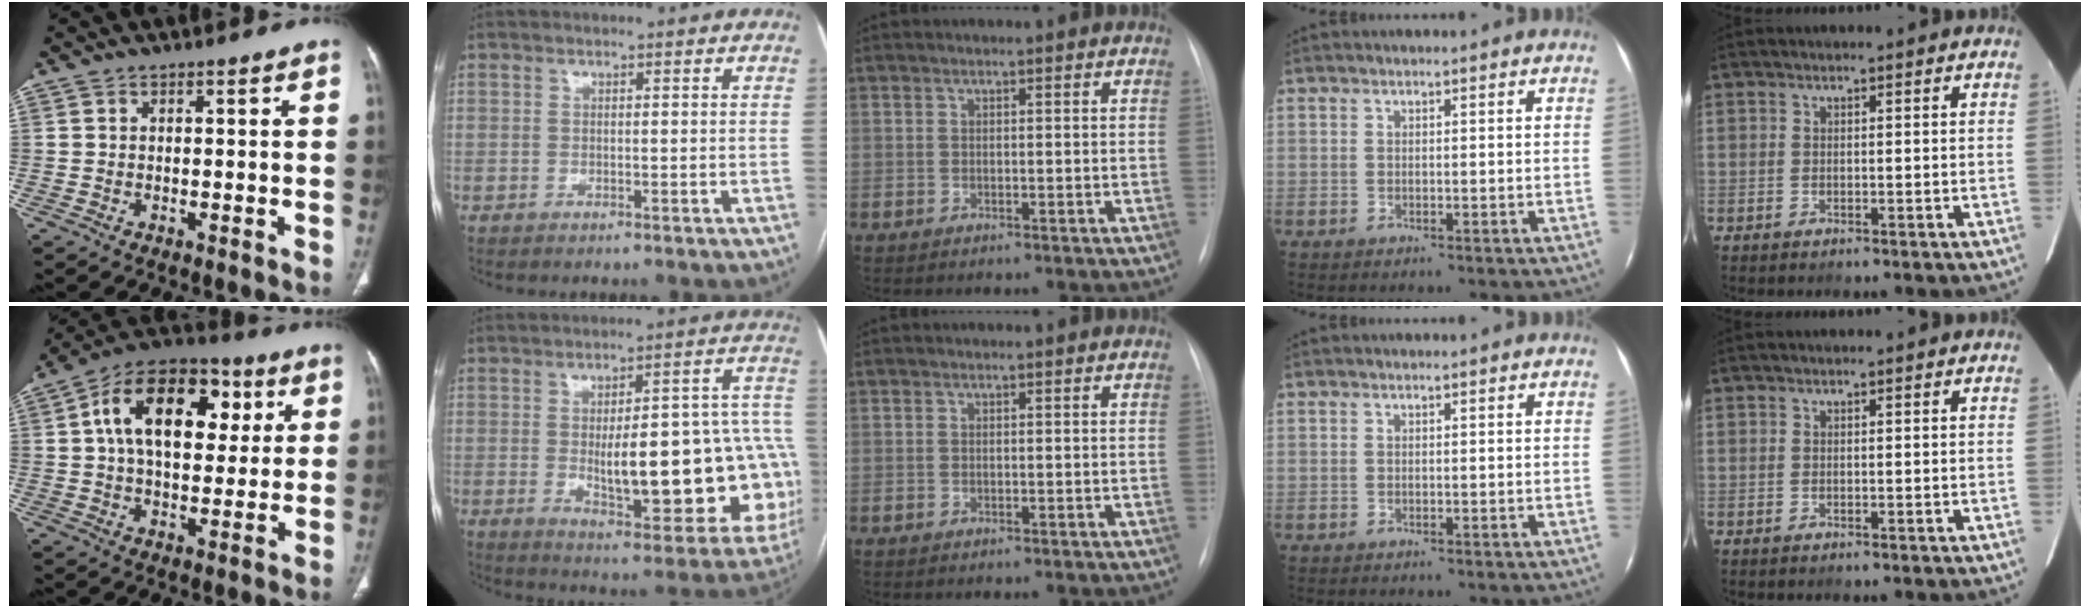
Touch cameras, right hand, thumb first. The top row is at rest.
{"thumb": {"total": 20.3, "force": [5.2, 12.2, 15.4], "torque": [-0.216, 0.012, 0.074]}, "index": {"total": 23.9, "force": [-3.2, 6.9, 22.6], "torque": [-0.222, 0.029, -0.015]}}